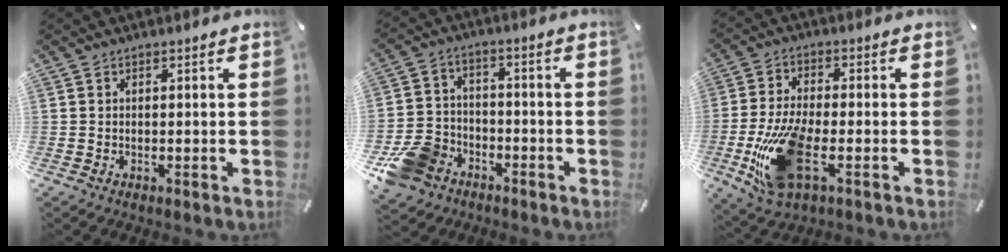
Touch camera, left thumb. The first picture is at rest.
{"total": 11.2, "force": [-6.4, 8.5, 3.3], "torque": [-0.059, 0.053, -0.113]}
{"total": 14.9, "force": [-4.4, 6.7, 12.5], "torque": [-0.260, -0.008, -0.067]}